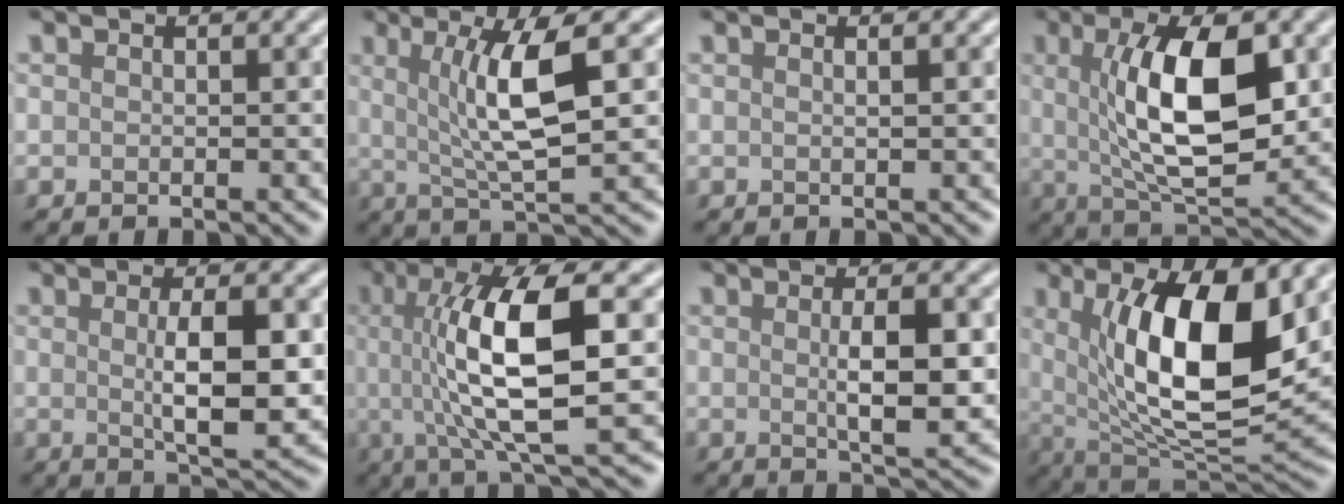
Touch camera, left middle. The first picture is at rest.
{"total": 6.3, "force": [1.3, 1.2, 6.0], "torque": [-0.110, 0.001, 0.028]}
{"total": 1.1, "force": [0.5, 0.5, 0.9], "torque": [-0.003, -0.003, -0.003]}
{"total": 9.1, "force": [1.4, 3.2, 8.4], "torque": [-0.142, -0.006, 0.027]}
{"total": 5.5, "force": [0.1, 1.4, 5.4], "torque": [-0.088, -0.003, 0.005]}
{"total": 10.0, "force": [0.8, 2.7, 9.6], "torque": [-0.162, 0.003, 0.018]}
{"total": 4.7, "force": [0.0, 1.1, 4.6], "torque": [-0.076, -0.002, 0.002]}
{"total": 12.1, "force": [2.5, 4.5, 10.9], "torque": [-0.172, -0.010, 0.046]}